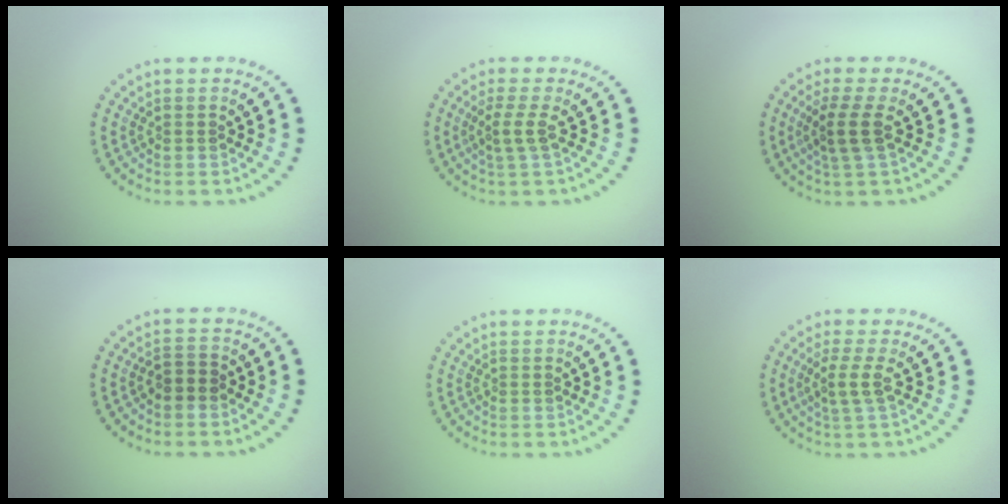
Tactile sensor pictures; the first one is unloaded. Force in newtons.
{"total": 2.1, "press": 1.5, "slide": 1.4}
{"total": 2.7, "press": 2.1, "slide": 1.7}
{"total": 1.8, "press": 1.5, "slide": 0.9}
{"total": 0.0}
{"total": 2.2, "press": 1.7, "slide": 1.4}